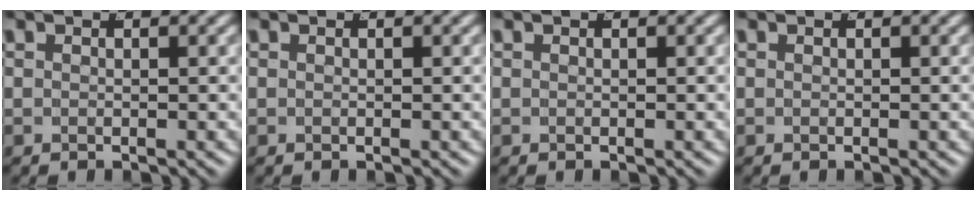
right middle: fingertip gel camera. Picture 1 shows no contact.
{"total": 0.0}
{"total": 0.0}
{"total": 0.0}